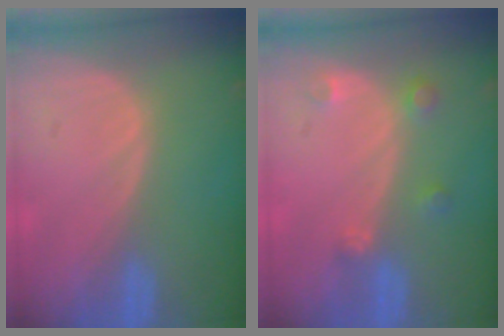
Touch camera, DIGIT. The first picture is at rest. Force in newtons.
{"total": 2.6, "press": 2.5, "slide": 0.5}